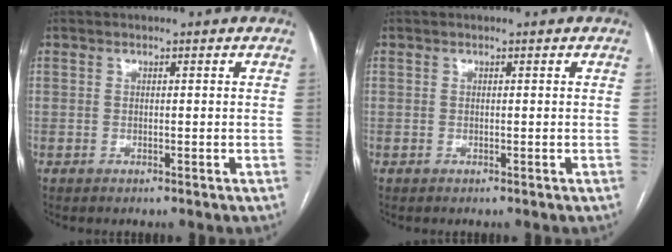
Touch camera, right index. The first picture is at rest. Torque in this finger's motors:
{"motor_torque": [0.19, 0.13, -0.02, 0.00]}